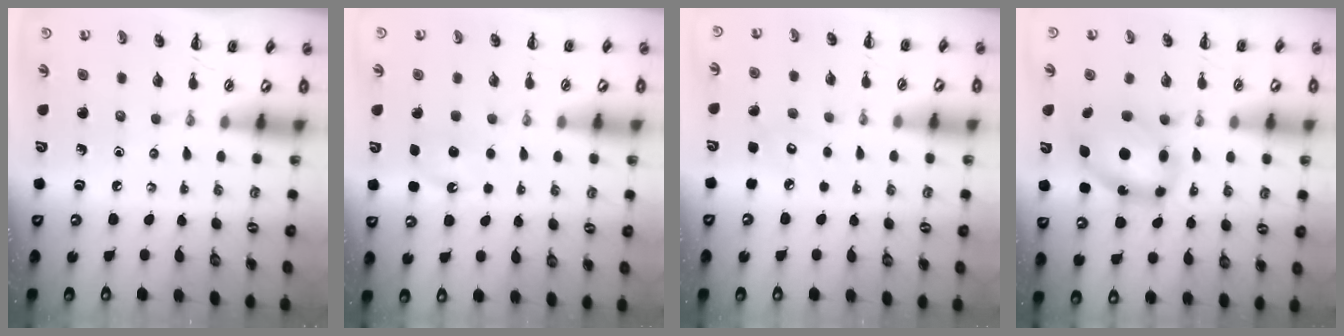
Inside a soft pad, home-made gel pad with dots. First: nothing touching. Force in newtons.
{"total": 4.1, "press": 3.9, "slide": 1.1}
{"total": 4.8, "press": 4.6, "slide": 1.1}
{"total": 10.0, "press": 9.8, "slide": 2.3}